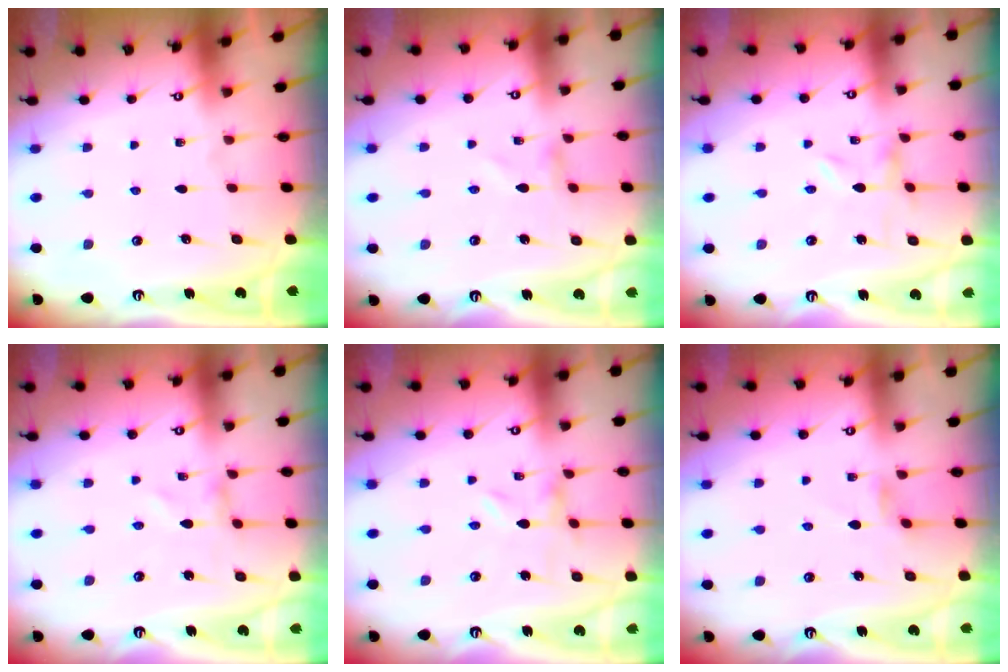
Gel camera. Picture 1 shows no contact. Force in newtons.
{"total": 0.0}
{"total": 0.0}
{"total": 0.6, "press": 0.6, "slide": 0.1}
{"total": 0.0}
{"total": 1.7, "press": 1.7, "slide": 0.3}